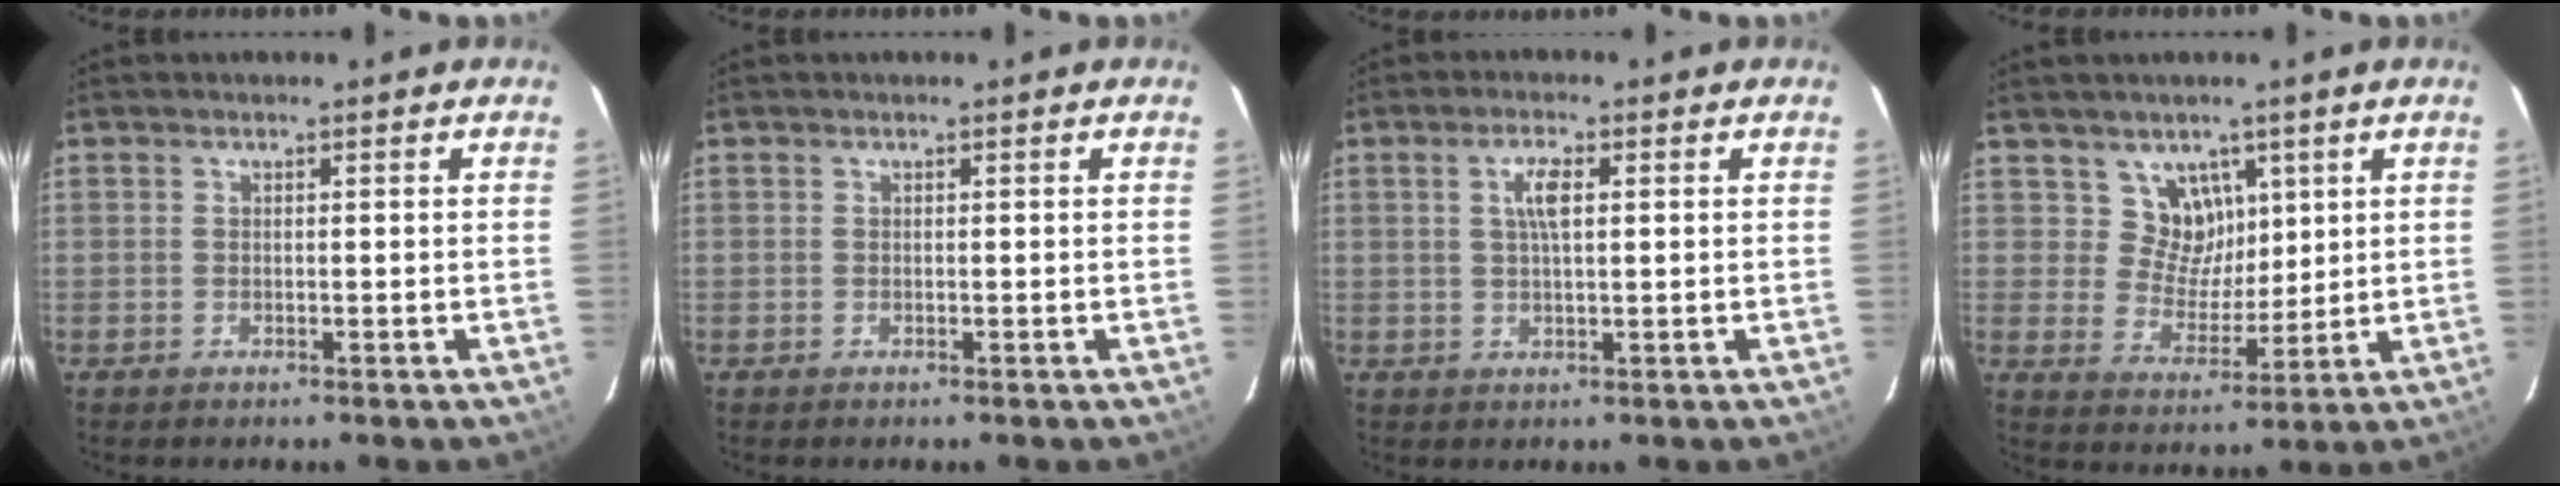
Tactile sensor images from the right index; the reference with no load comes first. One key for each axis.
{"total": 0.0}
{"total": 3.8, "fx": 1.0, "fy": 1.2, "fz": 3.4, "tx": -0.064, "ty": 0.006, "tz": 0.020}
{"total": 6.8, "fx": 3.7, "fy": 5.6, "fz": 1.3, "tx": -0.011, "ty": -0.008, "tz": 0.069}